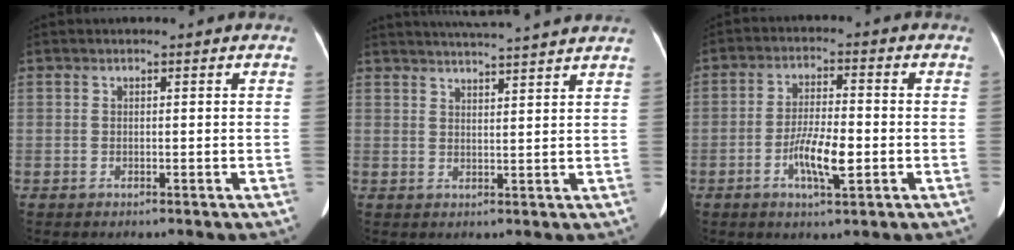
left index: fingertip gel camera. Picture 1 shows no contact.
{"total": 12.1, "force": [11.2, -0.9, 4.5], "torque": [-0.076, 0.008, 0.142]}
{"total": 6.9, "force": [-2.4, 1.5, 6.3], "torque": [-0.123, -0.004, -0.044]}